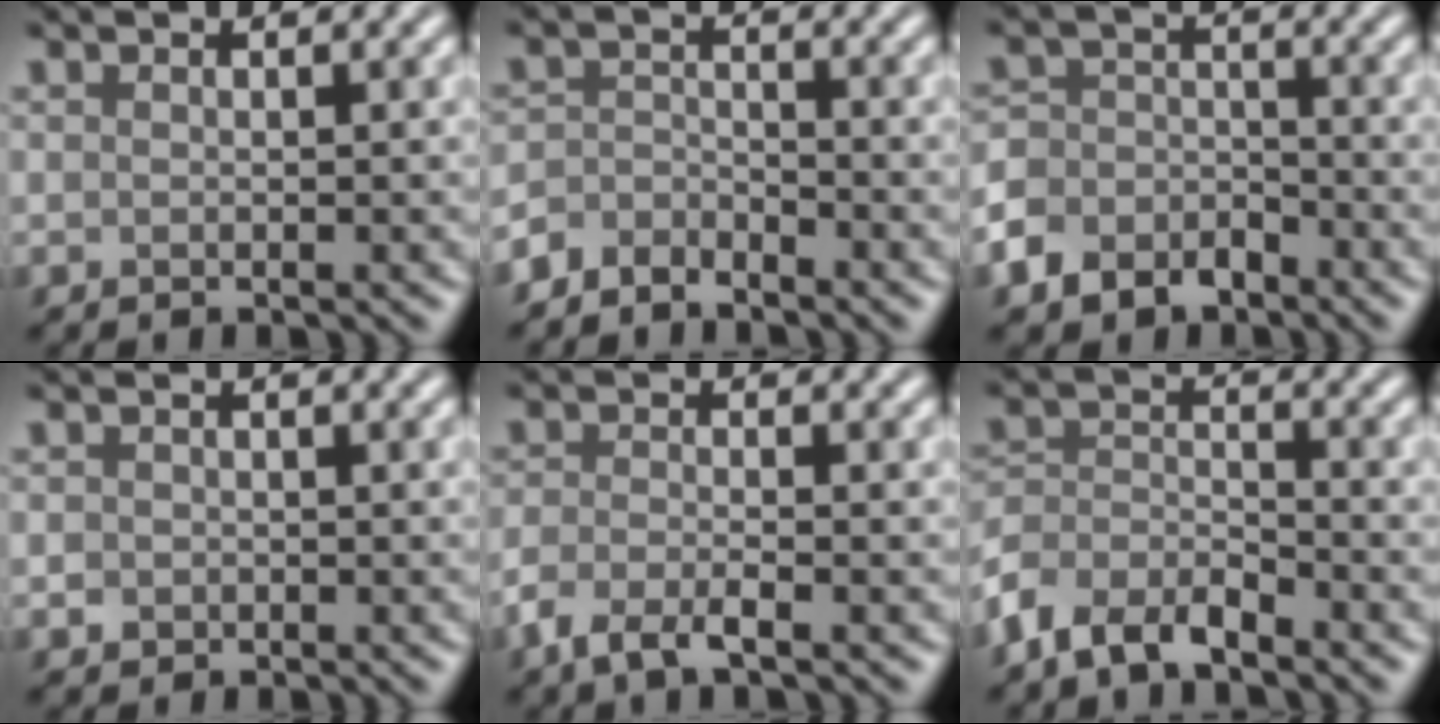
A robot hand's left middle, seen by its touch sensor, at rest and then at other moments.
{"total": 2.5, "force": [-2.3, 0.9, 0.4], "torque": [-0.009, 0.004, -0.054]}
{"total": 4.5, "force": [-3.0, 3.1, 1.3], "torque": [-0.030, 0.000, -0.066]}
{"total": 0.9, "force": [-0.2, 0.9, 0.3], "torque": [0.000, -0.005, -0.006]}
{"total": 2.8, "force": [-1.8, 0.8, 2.0], "torque": [-0.049, -0.005, -0.044]}
{"total": 4.7, "force": [-3.8, 1.9, 2.0], "torque": [-0.037, -0.002, -0.084]}